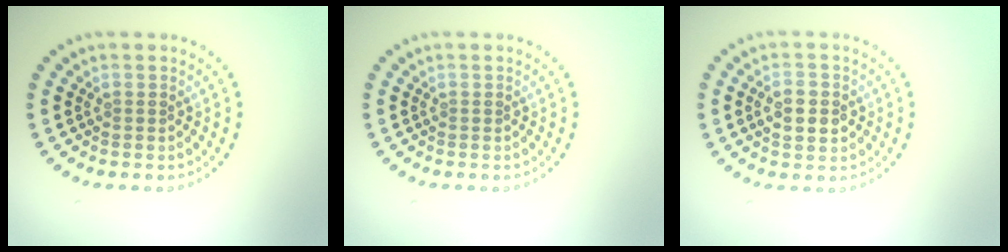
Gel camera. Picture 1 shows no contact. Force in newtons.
{"total": 0.0}
{"total": 2.9, "press": 2.9, "slide": 0.1}